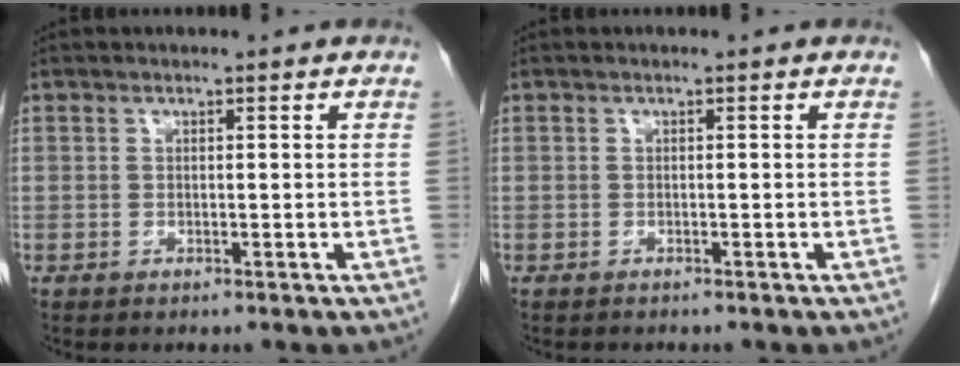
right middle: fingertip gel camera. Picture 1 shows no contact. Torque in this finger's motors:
{"motor_torque": [-0.19, -0.28, 0.00, 0.00]}